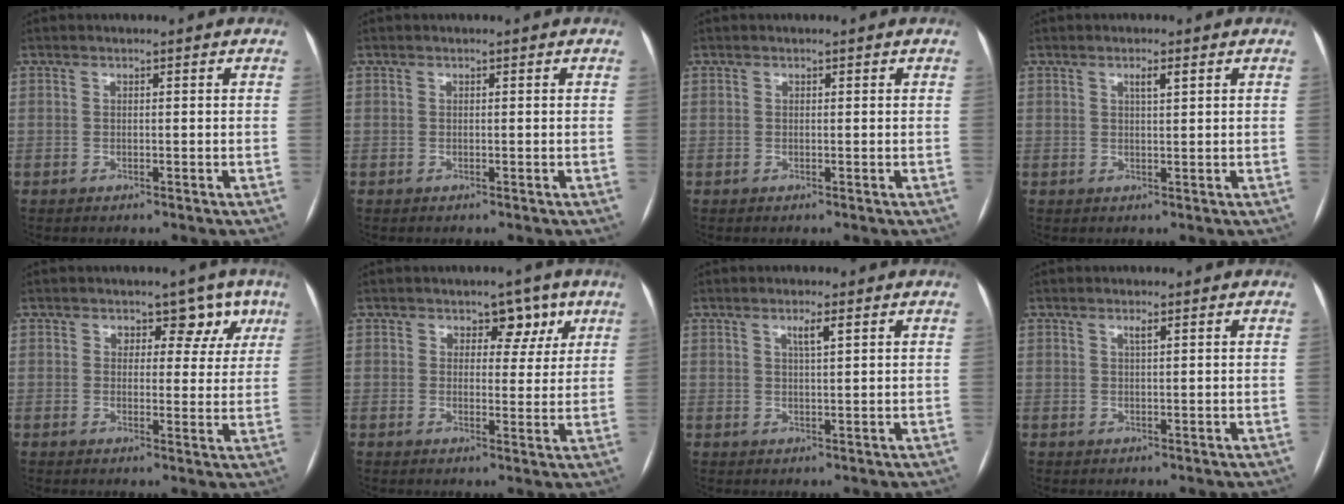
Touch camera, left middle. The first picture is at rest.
{"total": 0.0}
{"total": 0.0}
{"total": 1.6, "force": [0.8, 0.1, 1.4], "torque": [-0.028, 0.000, 0.014]}
{"total": 5.5, "force": [3.2, 3.8, 2.4], "torque": [-0.002, 0.007, 0.031]}
{"total": 4.6, "force": [2.6, 3.0, 2.3], "torque": [-0.013, 0.005, 0.032]}
{"total": 2.1, "force": [1.1, 0.0, 1.8], "torque": [-0.038, 0.000, 0.020]}
{"total": 0.9, "force": [0.5, -0.1, 0.7], "torque": [-0.017, 0.001, 0.010]}